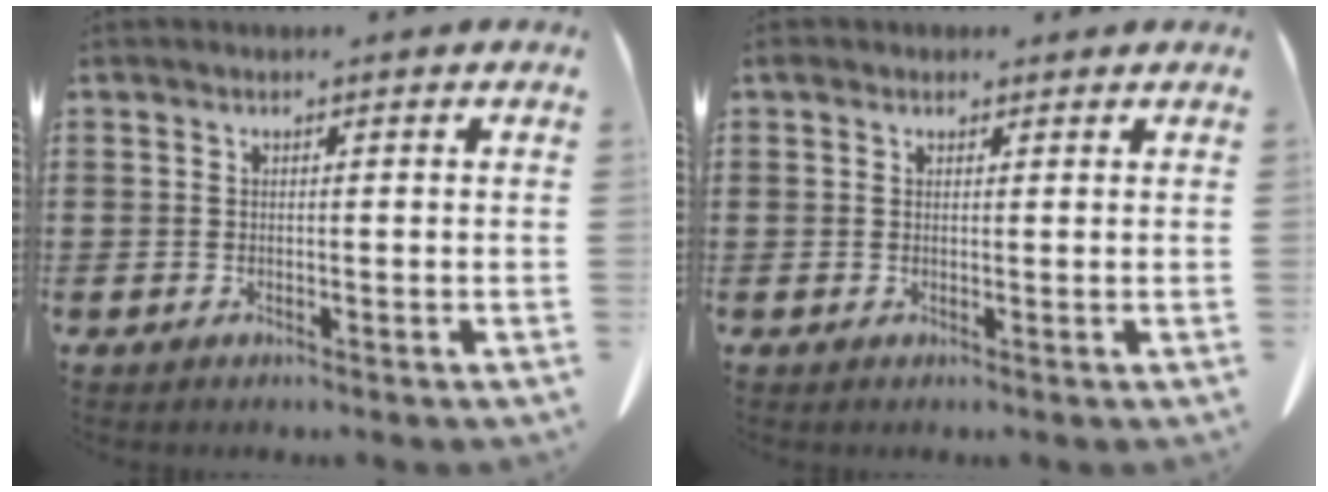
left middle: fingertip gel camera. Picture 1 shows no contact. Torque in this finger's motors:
{"motor_torque": [-0.05, 0.11, 0.08, 0.02]}